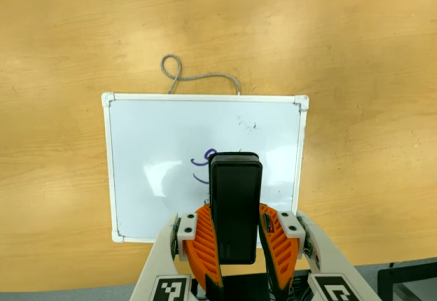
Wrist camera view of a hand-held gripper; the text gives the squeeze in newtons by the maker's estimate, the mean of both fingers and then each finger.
{"total": 8.2, "left": 5.8, "right": 10.5}